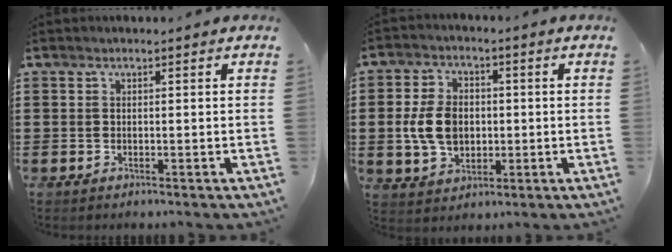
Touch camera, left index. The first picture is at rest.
{"total": 7.5, "force": [-0.3, 5.3, 5.2], "torque": [-0.117, 0.006, -0.011]}